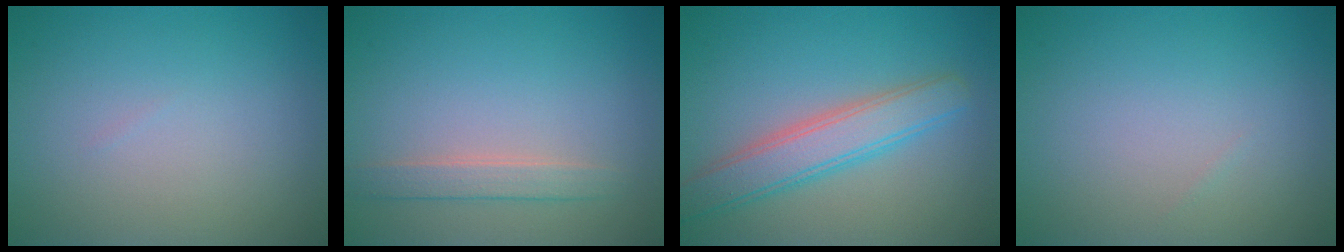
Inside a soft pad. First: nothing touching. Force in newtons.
{"total": 1.9, "press": 1.9, "slide": 0.1}
{"total": 4.4, "press": 4.4, "slide": 0.2}
{"total": 0.0}